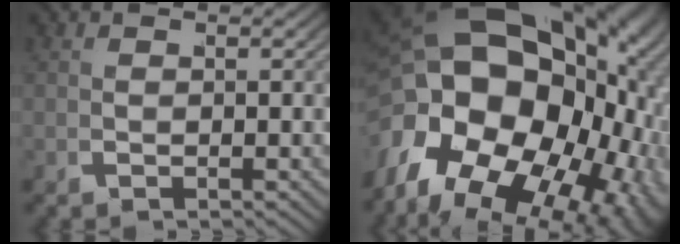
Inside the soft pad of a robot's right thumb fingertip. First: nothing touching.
{"total": 25.6, "force": [0.0, 18.4, 17.8], "torque": [-0.333, -0.030, 0.000]}